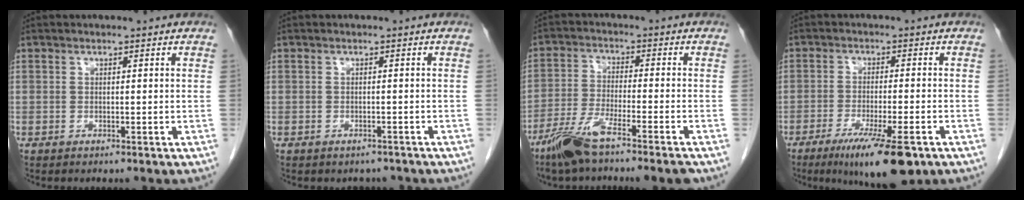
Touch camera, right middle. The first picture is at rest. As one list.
[{"total": 2.0, "force": [-1.7, 1.1, 0.1], "torque": [-0.001, 0.003, -0.023]}, {"total": 9.0, "force": [-6.7, 0.1, 6.0], "torque": [-0.121, -0.019, -0.125]}, {"total": 11.7, "force": [-7.3, 1.7, 8.9], "torque": [-0.135, -0.025, -0.109]}]